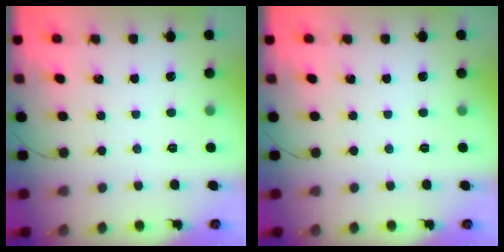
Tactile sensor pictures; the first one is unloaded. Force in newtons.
{"total": 0.0}